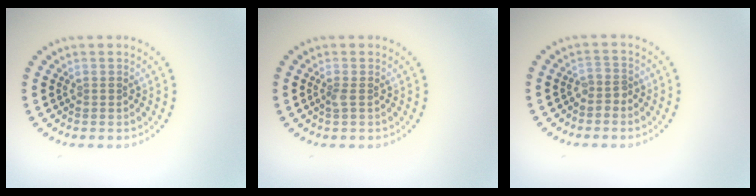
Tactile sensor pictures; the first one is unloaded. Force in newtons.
{"total": 0.7, "press": 0.5, "slide": 0.4}
{"total": 1.4, "press": 1.0, "slide": 1.0}